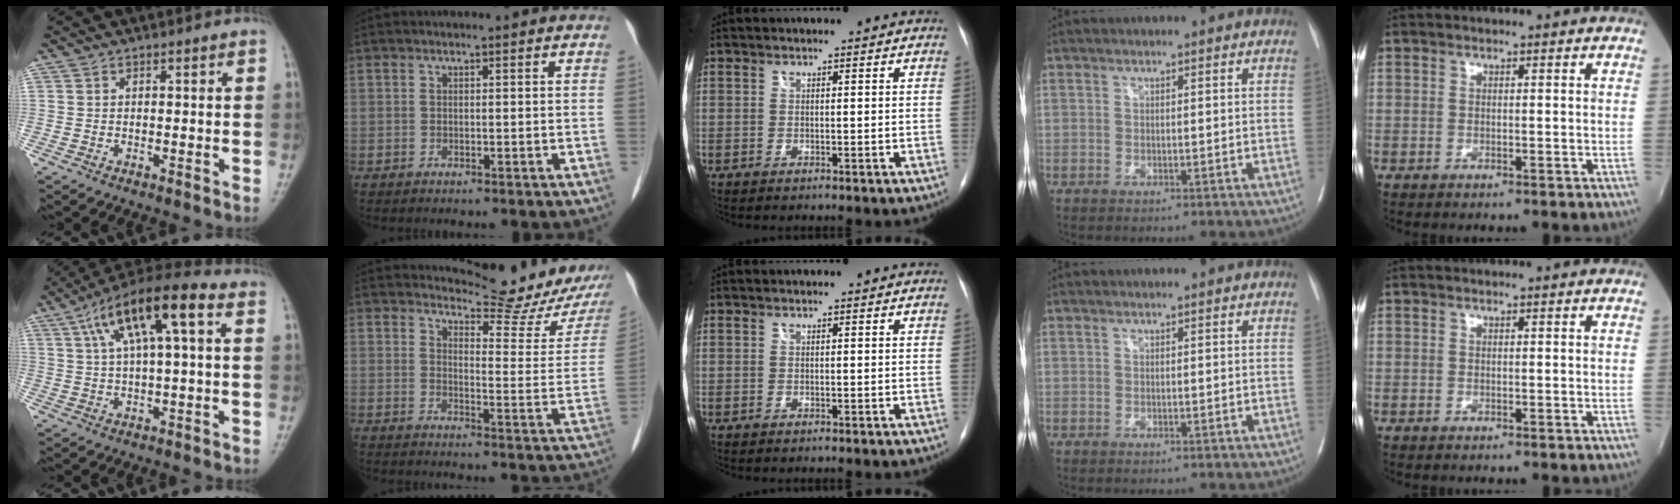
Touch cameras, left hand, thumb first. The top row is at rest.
{"thumb": {"total": 14.2, "force": [4.3, 4.3, 12.8], "torque": [-0.225, 0.033, 0.068]}, "index": {"total": 11.9, "force": [11.6, 1.2, 2.4], "torque": [-0.014, -0.062, 0.130]}}